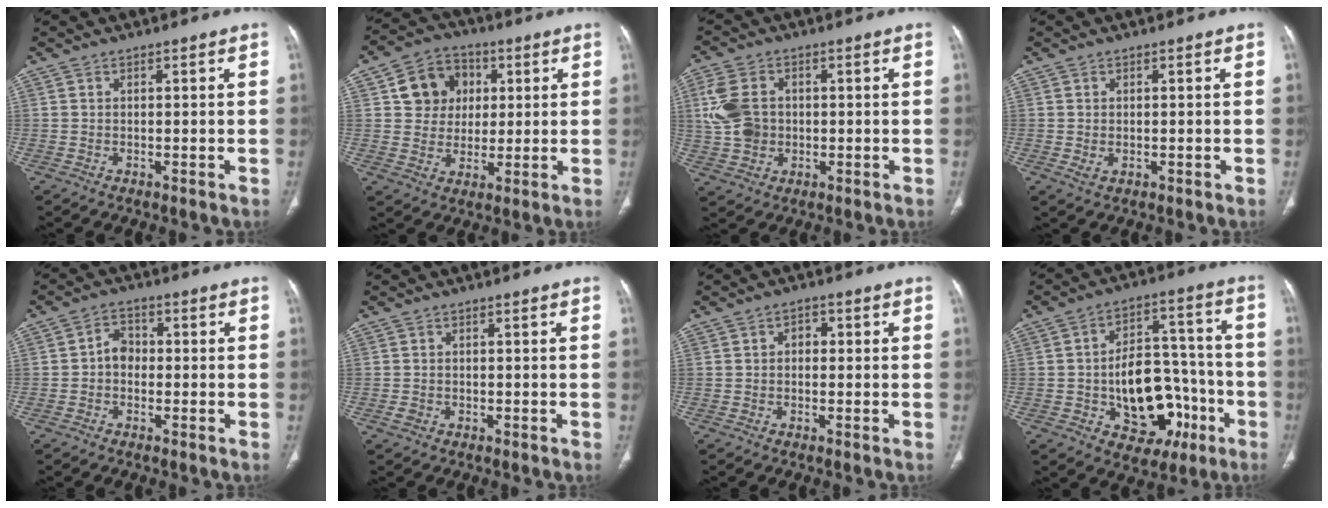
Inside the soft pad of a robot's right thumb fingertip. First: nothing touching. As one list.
[{"total": 10.3, "force": [2.8, 9.0, 4.2], "torque": [-0.028, -0.001, 0.044]}, {"total": 8.5, "force": [0.6, 6.6, 5.4], "torque": [-0.102, 0.007, 0.014]}, {"total": 1.6, "force": [-0.2, 1.0, 1.2], "torque": [-0.026, -0.002, 0.002]}, {"total": 3.8, "force": [-0.6, 3.0, 2.2], "torque": [-0.018, 0.017, -0.020]}, {"total": 1.2, "force": [-0.5, 1.0, 0.6], "torque": [-0.012, 0.004, -0.007]}, {"total": 2.2, "force": [0.2, 1.7, 1.4], "torque": [-0.007, 0.010, -0.002]}, {"total": 17.8, "force": [-5.4, 11.6, 12.4], "torque": [-0.134, 0.051, -0.066]}]